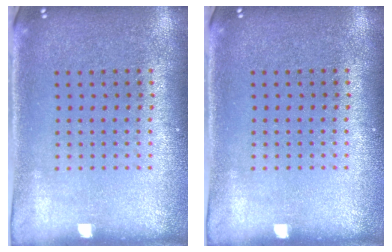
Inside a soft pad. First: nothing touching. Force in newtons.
{"total": 0.0}